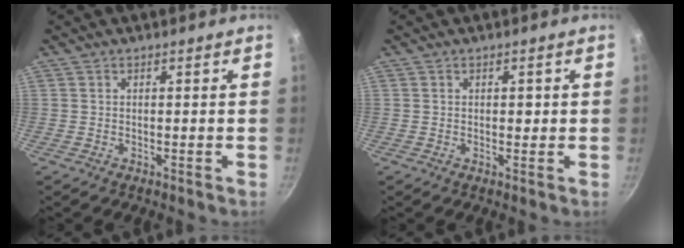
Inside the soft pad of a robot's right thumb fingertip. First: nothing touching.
{"total": 1.0, "force": [0.2, 0.6, 0.7], "torque": [-0.004, 0.002, 0.004]}